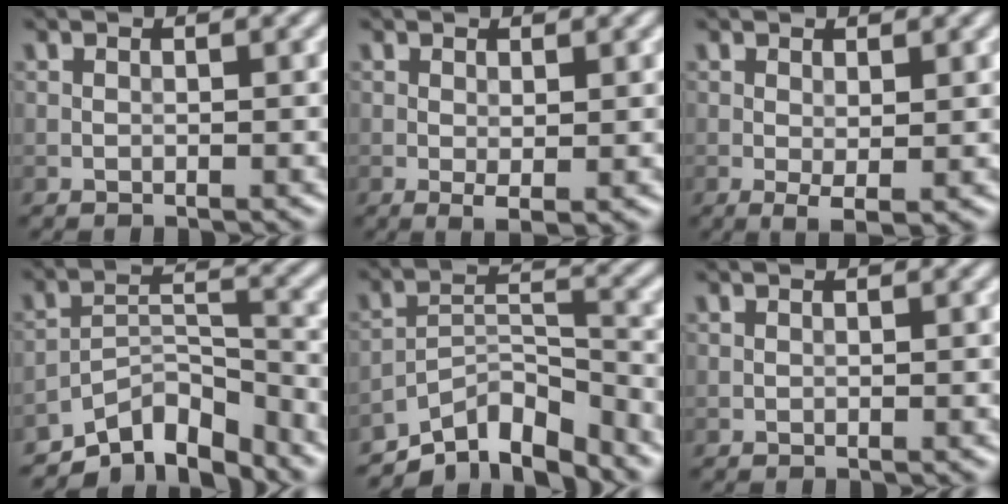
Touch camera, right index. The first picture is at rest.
{"total": 1.4, "force": [0.1, 0.4, 1.3], "torque": [-0.022, -0.006, 0.001]}
{"total": 1.8, "force": [0.0, 0.5, 1.7], "torque": [-0.030, -0.006, 0.002]}
{"total": 6.9, "force": [-5.7, 2.4, 3.1], "torque": [-0.036, 0.000, -0.107]}
{"total": 7.3, "force": [-6.0, 2.4, 3.5], "torque": [-0.045, -0.001, -0.111]}
{"total": 0.0}